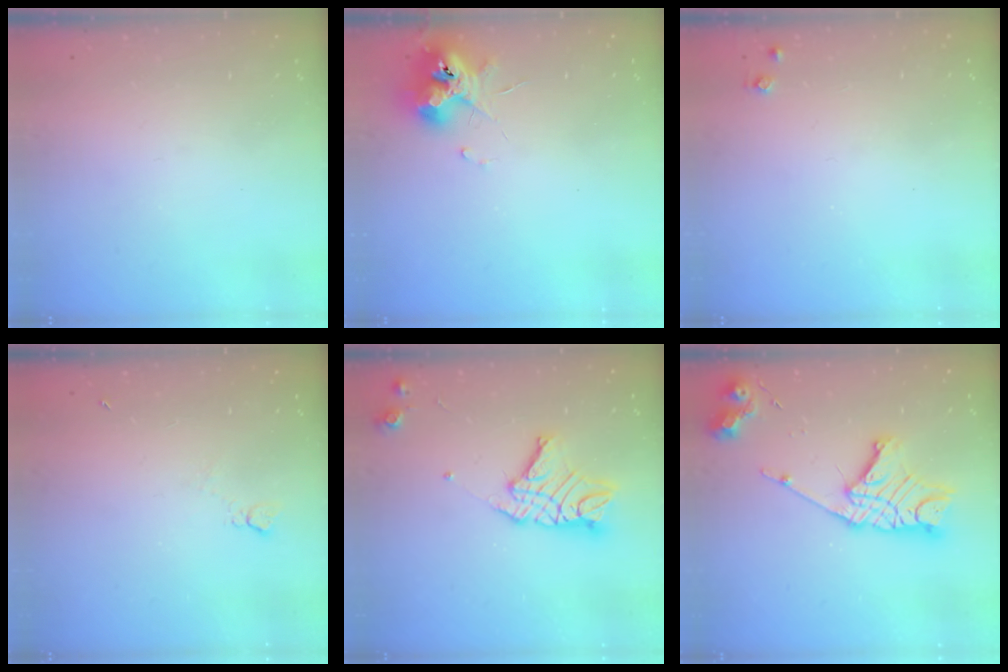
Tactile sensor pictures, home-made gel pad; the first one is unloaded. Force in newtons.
{"total": 12.1, "press": 12.0, "slide": 0.9}
{"total": 3.7, "press": 3.6, "slide": 0.5}
{"total": 4.2, "press": 4.2, "slide": 0.6}
{"total": 13.4, "press": 13.3, "slide": 1.3}
{"total": 16.5, "press": 16.5, "slide": 1.5}